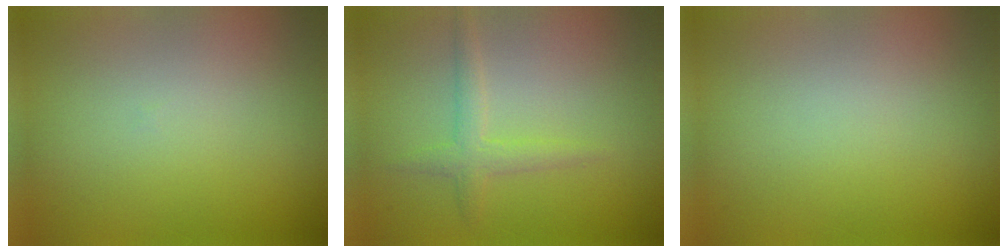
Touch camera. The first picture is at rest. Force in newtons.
{"total": 1.9, "press": 1.9, "slide": 0.1}
{"total": 0.0}